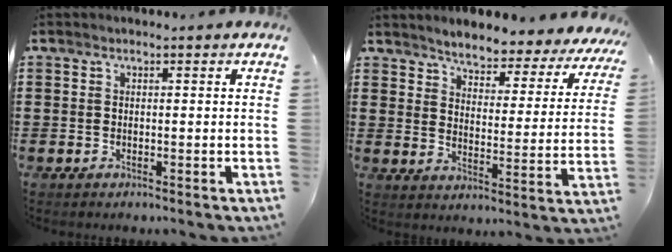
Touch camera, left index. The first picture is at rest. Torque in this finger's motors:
{"motor_torque": [2.14, 0.00, 0.79, 0.11]}